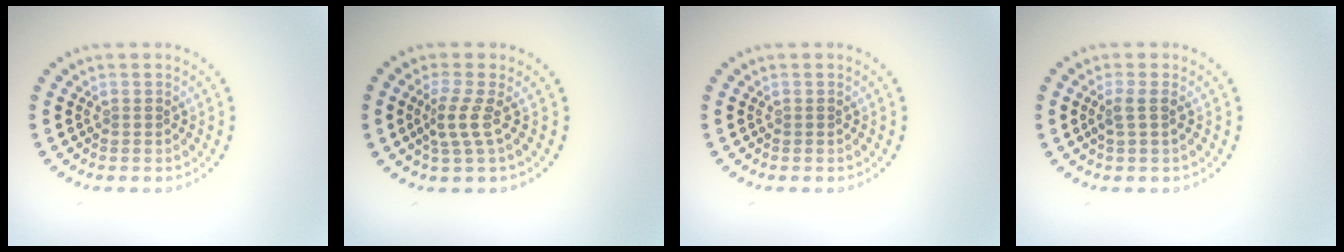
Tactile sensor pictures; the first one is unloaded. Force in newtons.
{"total": 2.4, "press": 1.5, "slide": 1.9}
{"total": 0.0}
{"total": 1.5, "press": 1.1, "slide": 0.9}